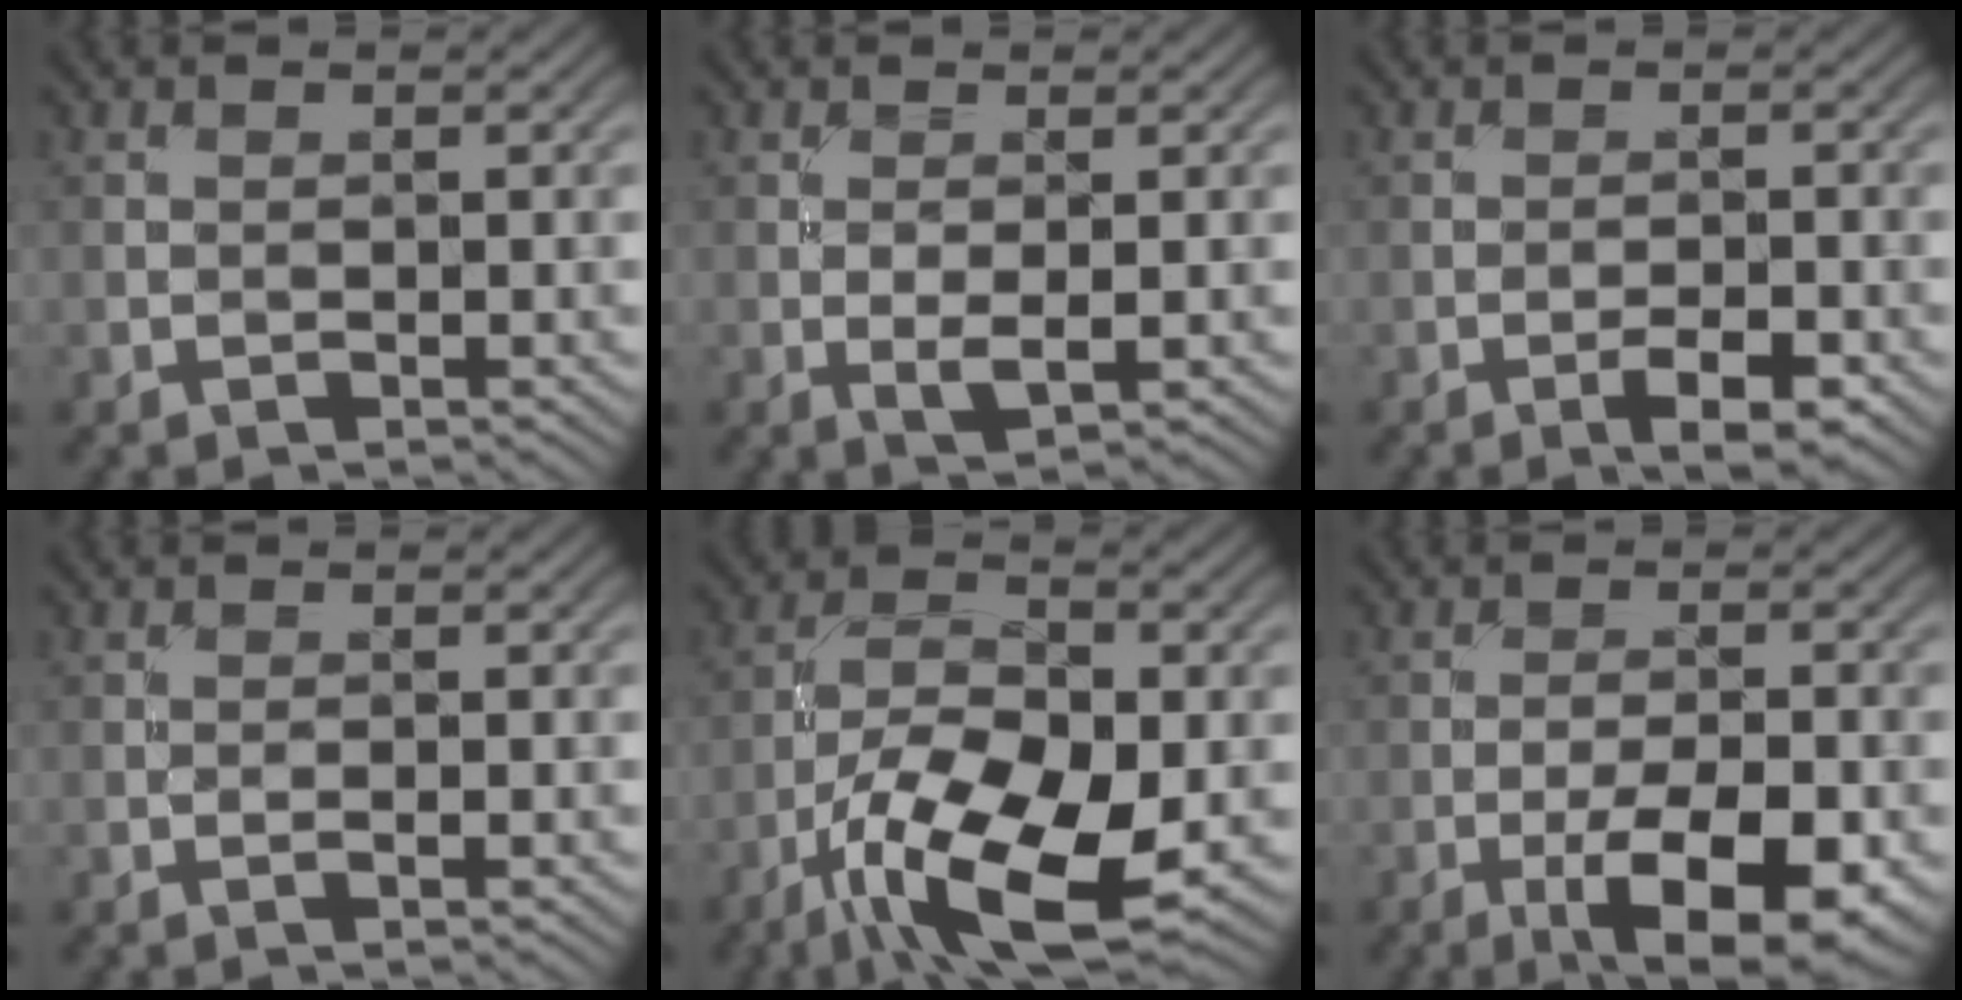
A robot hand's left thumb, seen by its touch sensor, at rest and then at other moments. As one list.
[{"total": 2.4, "force": [-0.1, 0.8, 2.3], "torque": [-0.049, -0.005, -0.001]}, {"total": 3.3, "force": [-1.8, 0.9, 2.6], "torque": [-0.044, 0.003, -0.029]}, {"total": 0.6, "force": [-0.1, 0.0, 0.5], "torque": [-0.013, 0.001, -0.003]}, {"total": 13.0, "force": [-6.1, 5.2, 10.3], "torque": [-0.199, -0.014, -0.119]}, {"total": 9.9, "force": [-4.7, 3.3, 8.1], "torque": [-0.134, -0.006, -0.068]}]